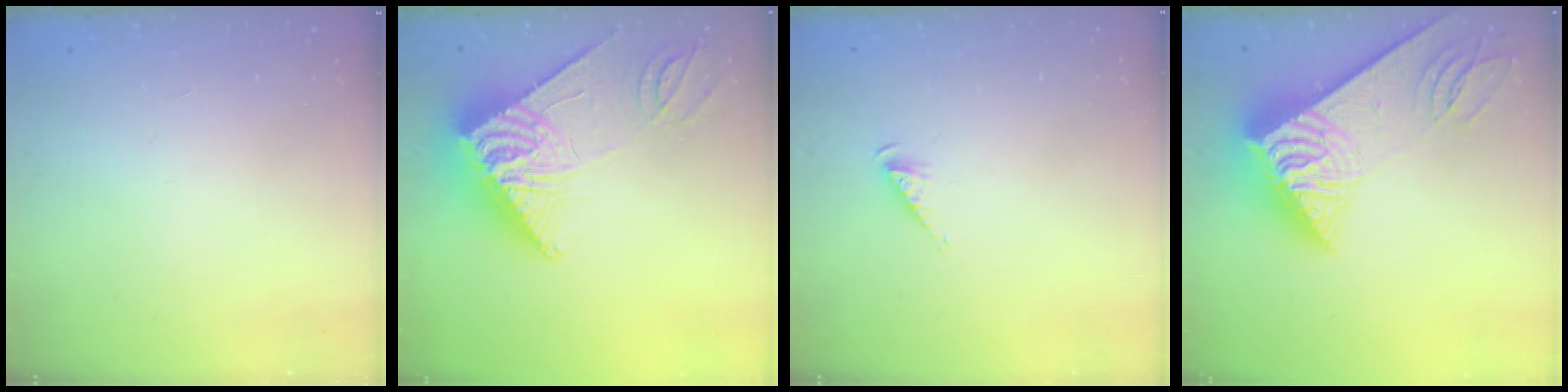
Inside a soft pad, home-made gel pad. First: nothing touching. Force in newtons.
{"total": 14.6, "press": 14.5, "slide": 1.3}
{"total": 3.1, "press": 3.1, "slide": 0.5}
{"total": 9.8, "press": 9.7, "slide": 1.0}